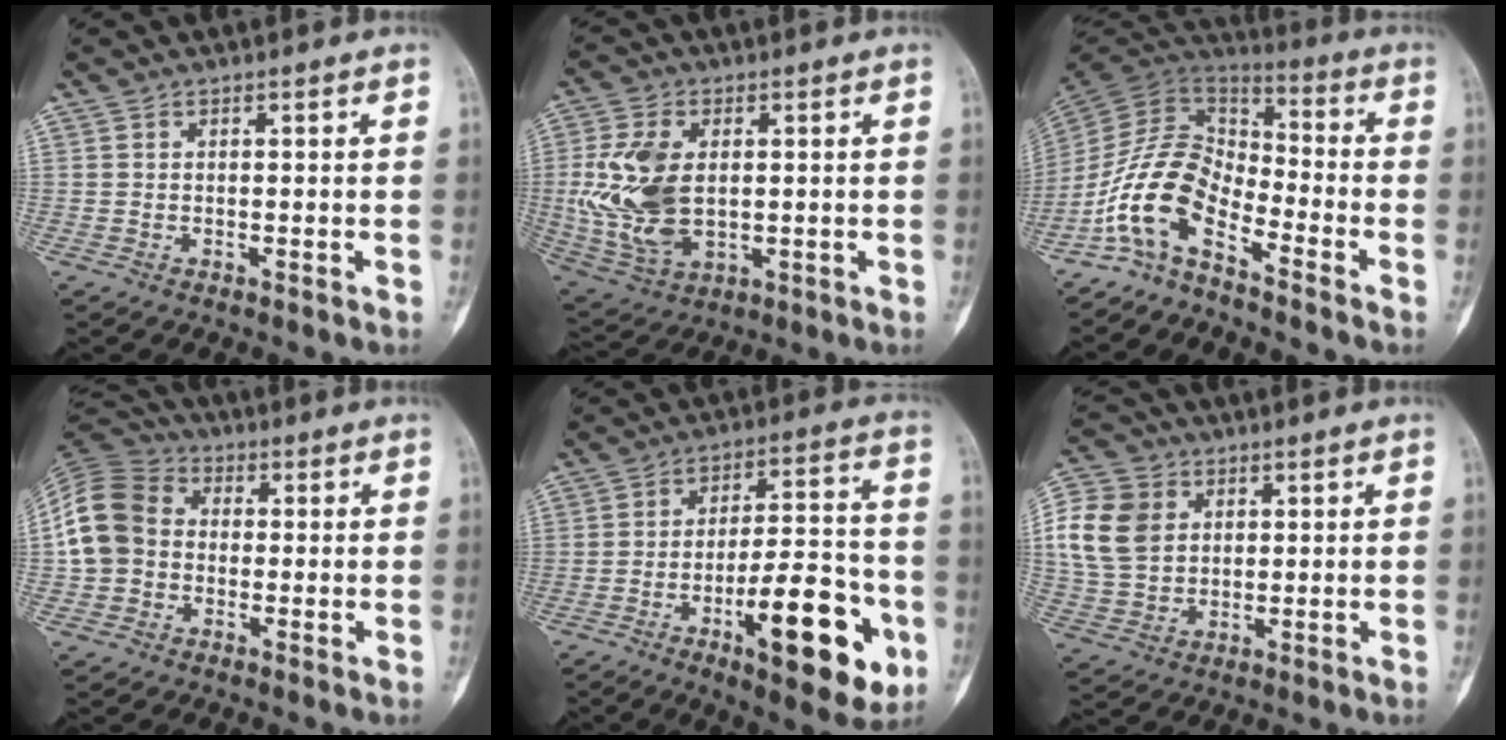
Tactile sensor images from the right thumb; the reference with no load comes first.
{"total": 14.3, "force": [0.8, 8.7, 11.3], "torque": [-0.235, -0.007, 0.028]}
{"total": 11.6, "force": [-7.1, 5.5, 7.3], "torque": [-0.135, 0.084, -0.152]}
{"total": 11.2, "force": [-0.3, 9.5, 5.9], "torque": [-0.109, 0.031, -0.019]}
{"total": 20.8, "force": [-7.8, 7.1, 17.9], "torque": [-0.237, 0.031, -0.110]}
{"total": 12.4, "force": [3.0, 9.8, 6.9], "torque": [-0.129, 0.002, 0.058]}